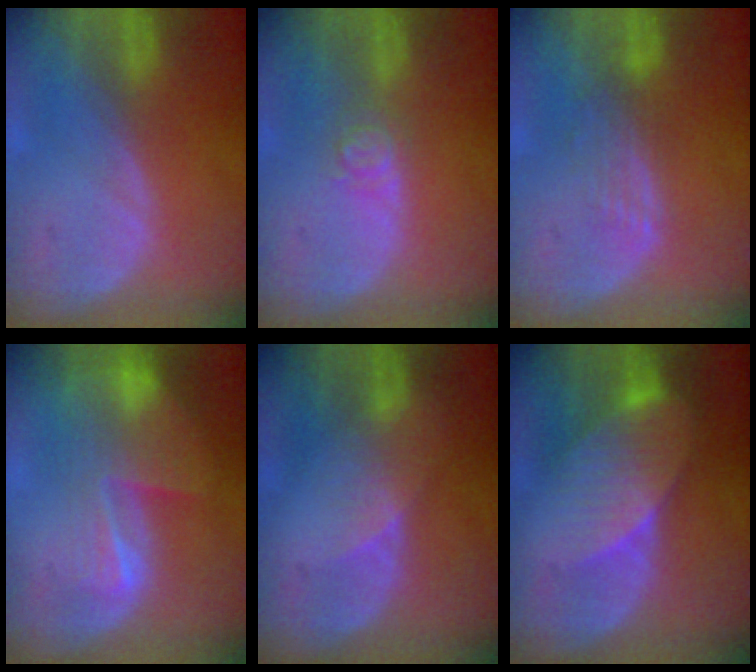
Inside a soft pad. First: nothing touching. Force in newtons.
{"total": 2.6, "press": 2.6, "slide": 0.3}
{"total": 3.7, "press": 3.0, "slide": 2.2}
{"total": 8.3, "press": 7.2, "slide": 4.3}
{"total": 3.2, "press": 2.8, "slide": 1.4}
{"total": 8.4, "press": 7.5, "slide": 3.8}